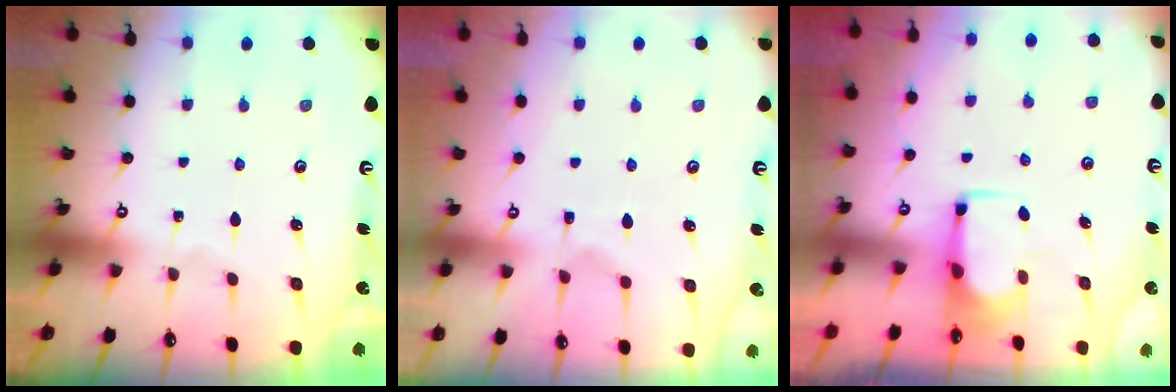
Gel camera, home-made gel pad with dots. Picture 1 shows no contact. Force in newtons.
{"total": 1.4, "press": 0.2, "slide": 1.4}
{"total": 1.8, "press": 1.7, "slide": 0.5}